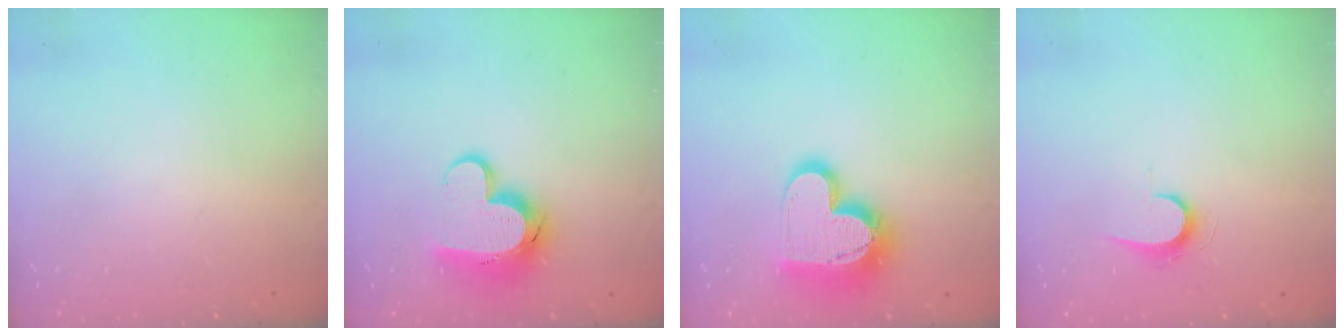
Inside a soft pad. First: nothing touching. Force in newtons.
{"total": 13.1, "press": 13.0, "slide": 1.3}
{"total": 17.8, "press": 17.7, "slide": 1.6}
{"total": 5.9, "press": 5.9, "slide": 0.6}